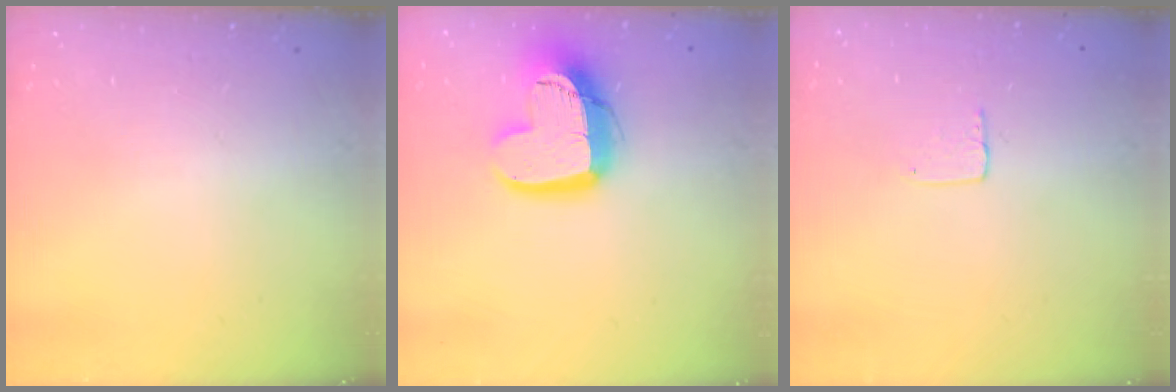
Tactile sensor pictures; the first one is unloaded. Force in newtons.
{"total": 15.3, "press": 15.2, "slide": 1.2}
{"total": 3.6, "press": 3.6, "slide": 0.2}